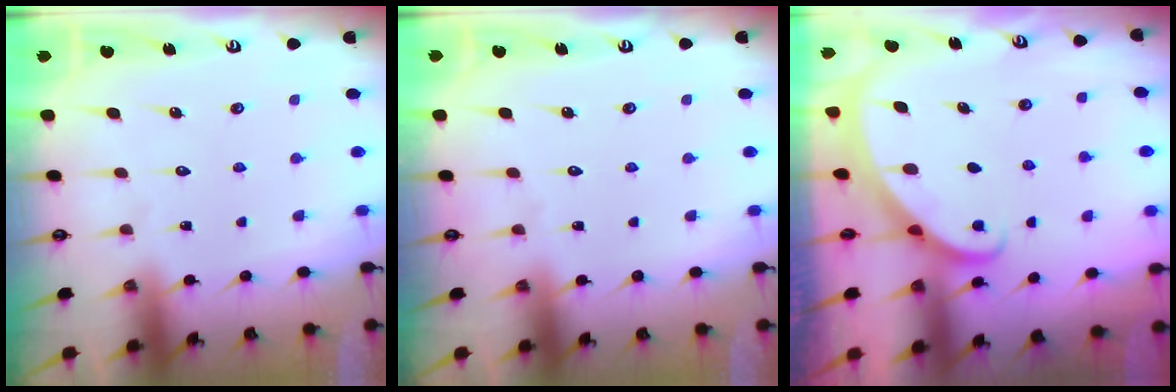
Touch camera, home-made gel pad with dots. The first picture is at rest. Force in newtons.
{"total": 0.0}
{"total": 1.8, "press": 1.8, "slide": 0.1}